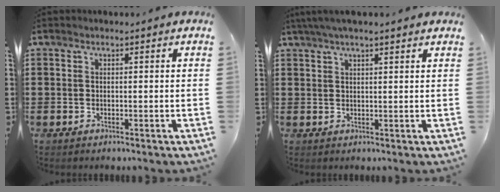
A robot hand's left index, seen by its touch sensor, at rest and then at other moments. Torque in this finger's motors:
{"motor_torque": [2.14, 0.00, 0.64, 0.21]}